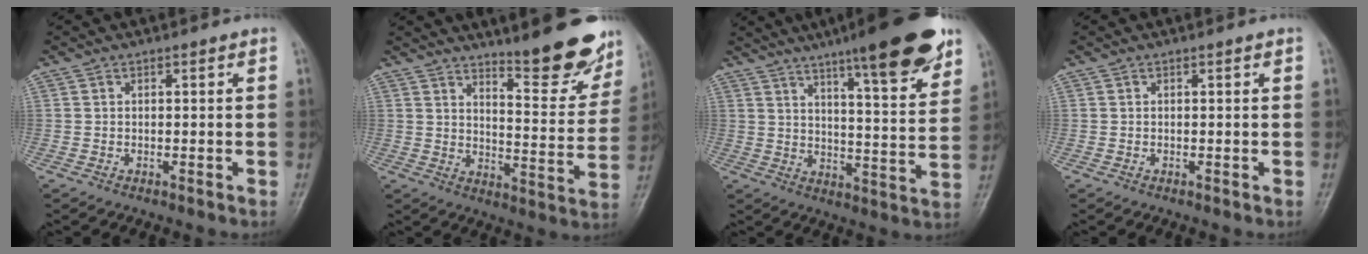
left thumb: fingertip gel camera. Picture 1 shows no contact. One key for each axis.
{"total": 14.2, "fx": 11.1, "fy": 3.2, "fz": 8.3, "tx": -0.078, "ty": -0.088, "tz": 0.156}
{"total": 18.8, "fx": 12.2, "fy": 3.3, "fz": 13.9, "tx": -0.170, "ty": -0.055, "tz": 0.176}
{"total": 0.0}